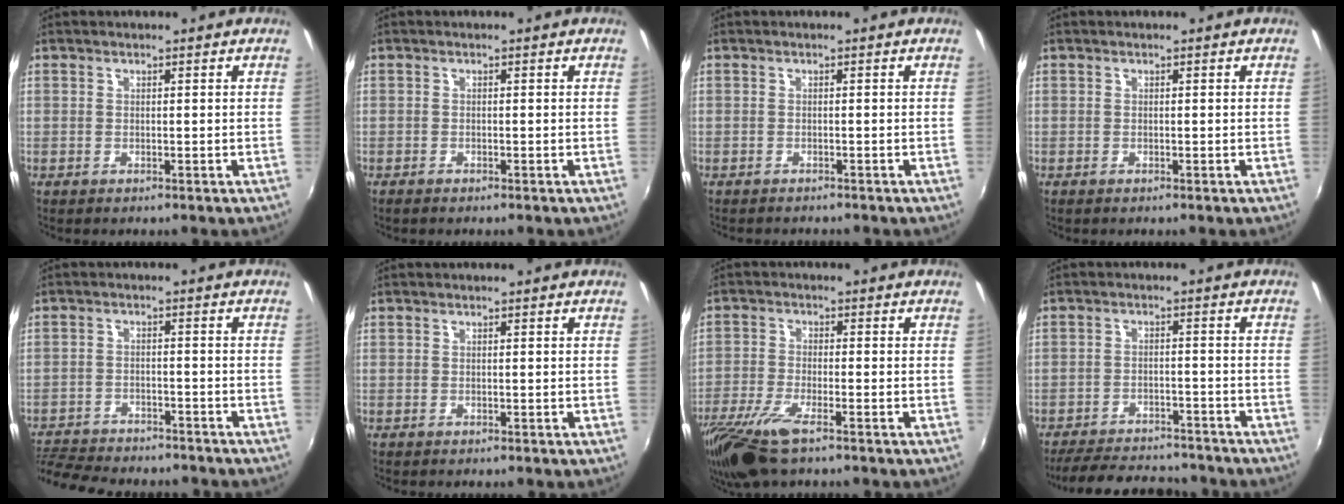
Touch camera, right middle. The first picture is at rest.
{"total": 1.0, "force": [-0.9, 0.3, 0.3], "torque": [-0.009, -0.005, -0.020]}
{"total": 2.2, "force": [-2.1, 0.3, 0.6], "torque": [-0.019, -0.011, -0.031]}
{"total": 0.0}
{"total": 13.8, "force": [-12.2, 3.7, 5.3], "torque": [-0.129, -0.015, -0.189]}
{"total": 0.0}
{"total": 10.8, "force": [-7.6, 2.5, 7.3], "torque": [-0.169, -0.036, -0.148]}
{"total": 16.3, "force": [-14.3, 4.8, 6.1], "torque": [-0.140, 0.001, -0.196]}